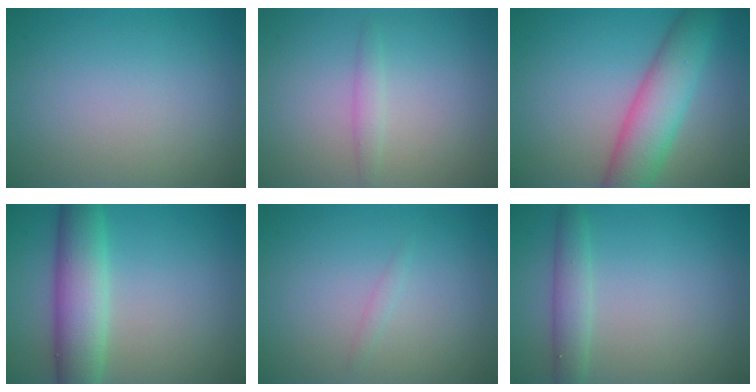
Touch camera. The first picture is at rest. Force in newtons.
{"total": 1.2, "press": 1.2, "slide": 0.1}
{"total": 6.3, "press": 6.3, "slide": 0.3}
{"total": 6.1, "press": 6.1, "slide": 0.6}
{"total": 0.6, "press": 0.6, "slide": 0.0}
{"total": 2.4, "press": 2.4, "slide": 0.1}